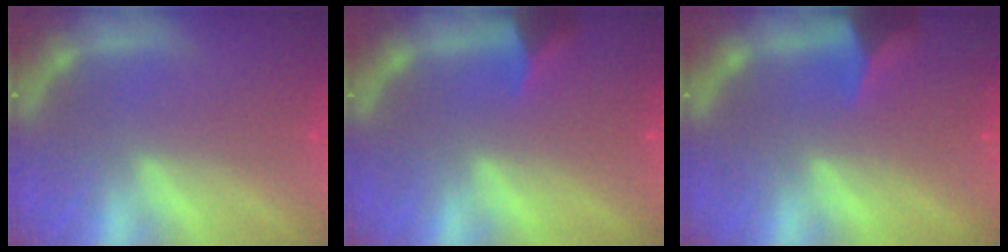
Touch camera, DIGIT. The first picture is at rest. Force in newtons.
{"total": 2.4}
{"total": 3.5}